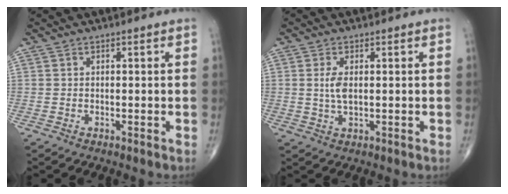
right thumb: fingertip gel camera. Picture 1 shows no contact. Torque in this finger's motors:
{"motor_torque": [-0.42, 0.52, 0.42, 0.20, 0.03]}